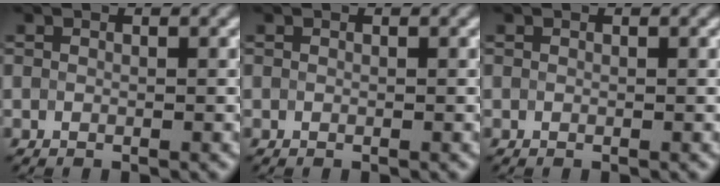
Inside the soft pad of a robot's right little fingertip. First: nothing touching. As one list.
[{"total": 0.0}, {"total": 0.0}]